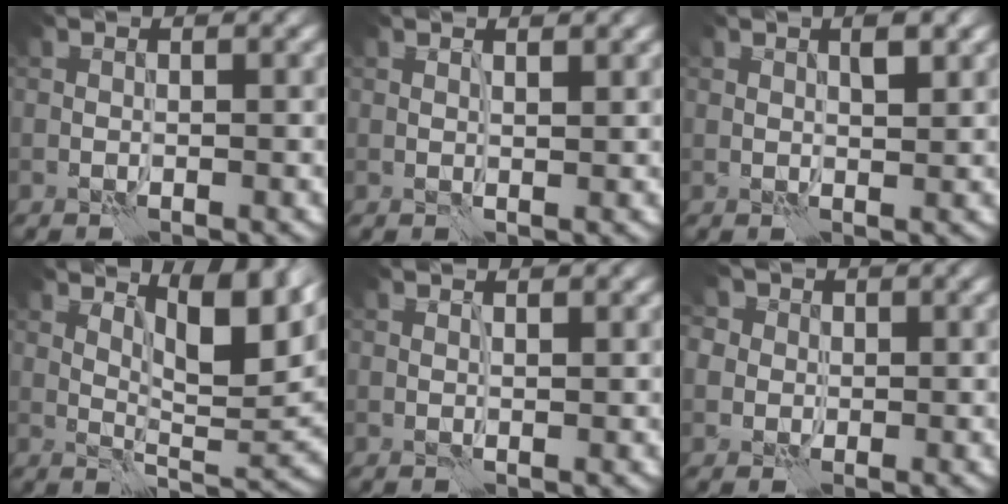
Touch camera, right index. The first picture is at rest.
{"total": 0.9, "force": [0.7, 0.0, 0.4], "torque": [-0.008, -0.002, 0.015]}
{"total": 1.6, "force": [0.9, 0.4, 1.2], "torque": [-0.019, 0.001, 0.016]}
{"total": 6.9, "force": [3.8, 1.7, 5.4], "torque": [-0.083, -0.006, 0.068]}
{"total": 0.5, "force": [0.5, -0.1, 0.2], "torque": [-0.004, 0.000, 0.011]}
{"total": 6.0, "force": [2.8, 4.8, 2.3], "torque": [-0.037, 0.025, 0.020]}